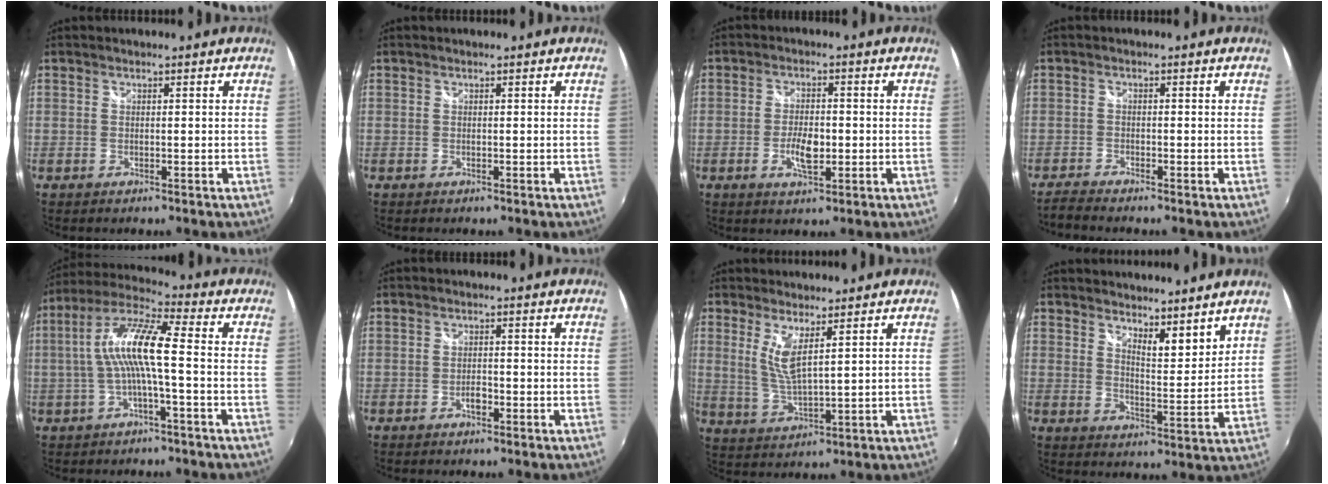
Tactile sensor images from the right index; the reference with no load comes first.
{"total": 0.0}
{"total": 5.4, "force": [-1.4, 2.5, 4.6], "torque": [-0.092, -0.002, -0.026]}
{"total": 2.5, "force": [-2.4, -0.1, 0.6], "torque": [-0.021, -0.012, -0.050]}
{"total": 11.2, "force": [-0.8, 1.3, 11.0], "torque": [-0.220, 0.018, -0.015]}
{"total": 1.9, "force": [-1.2, 0.9, 1.2], "torque": [-0.023, 0.000, -0.022]}
{"total": 5.7, "force": [2.7, 0.8, 5.0], "torque": [-0.103, -0.017, 0.054]}
{"total": 7.4, "force": [6.3, 1.8, 3.5], "torque": [-0.043, -0.011, 0.097]}